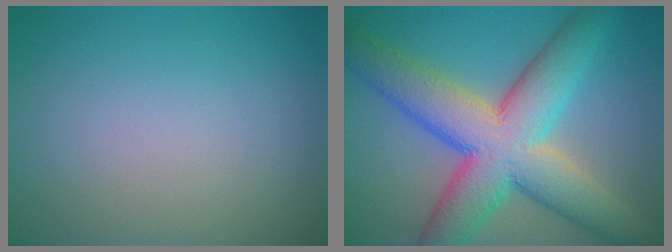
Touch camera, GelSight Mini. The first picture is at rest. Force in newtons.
{"total": 11.7, "press": 11.6, "slide": 0.5}